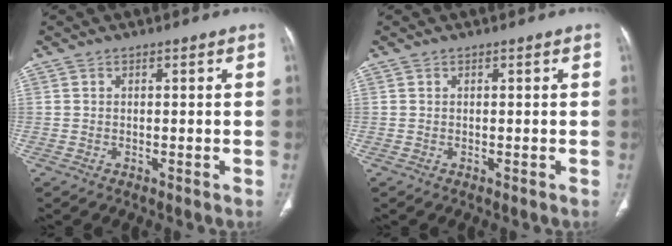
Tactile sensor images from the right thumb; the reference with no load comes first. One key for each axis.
{"total": 0.0}